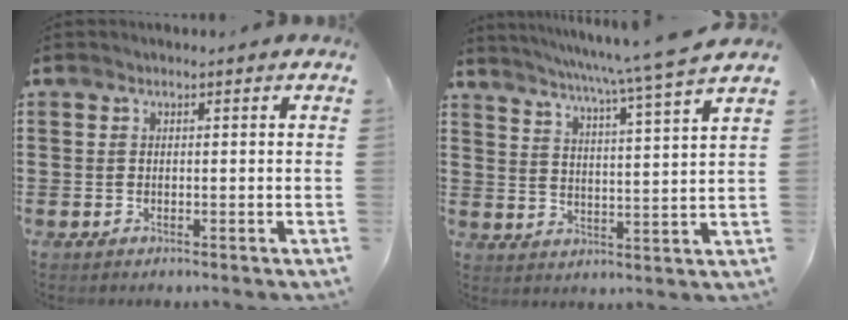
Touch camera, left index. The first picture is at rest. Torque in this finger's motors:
{"motor_torque": [1.28, -0.86, 0.06, -0.06]}